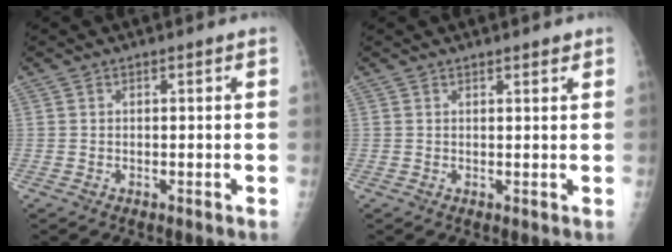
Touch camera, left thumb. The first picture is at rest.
{"total": 1.6, "force": [1.3, 0.4, 0.8], "torque": [-0.008, -0.007, 0.018]}